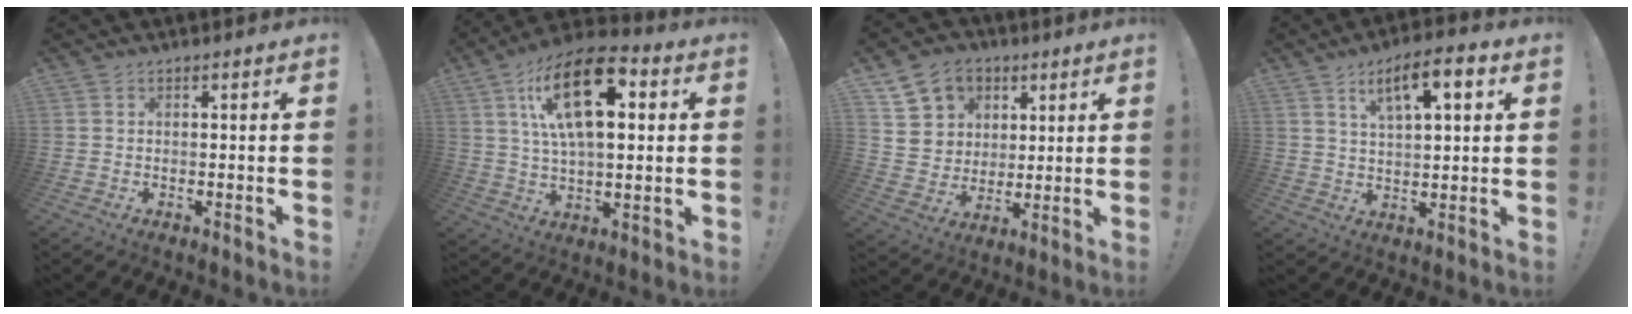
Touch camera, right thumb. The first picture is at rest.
{"total": 20.6, "force": [6.3, 9.7, 17.1], "torque": [-0.302, -0.014, 0.098]}
{"total": 11.8, "force": [5.6, 9.9, 3.2], "torque": [-0.047, -0.027, 0.115]}
{"total": 10.1, "force": [4.6, 3.3, 8.4], "torque": [-0.124, -0.013, 0.073]}